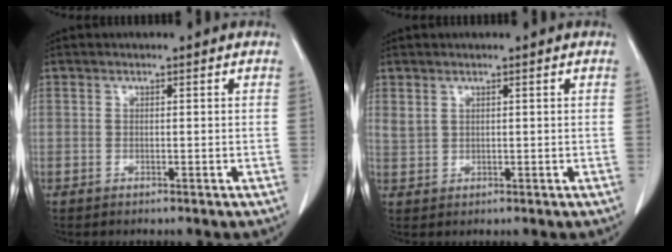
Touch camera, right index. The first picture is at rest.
{"total": 1.5, "force": [1.1, 0.7, 0.7], "torque": [-0.016, 0.006, 0.028]}